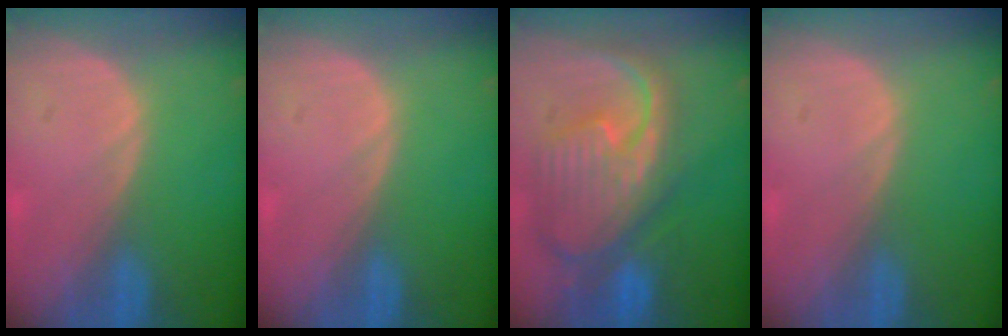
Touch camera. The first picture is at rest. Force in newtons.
{"total": 0.0}
{"total": 12.4, "press": 10.7, "slide": 6.3}
{"total": 0.0}